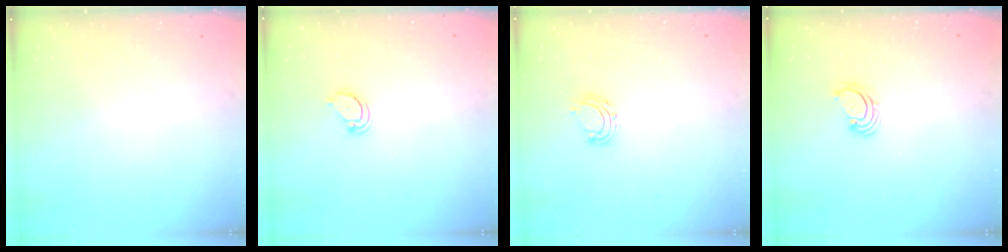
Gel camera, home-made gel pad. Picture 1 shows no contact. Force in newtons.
{"total": 2.1, "press": 2.1, "slide": 0.2}
{"total": 6.6, "press": 6.6, "slide": 0.7}
{"total": 2.5, "press": 2.5, "slide": 0.3}